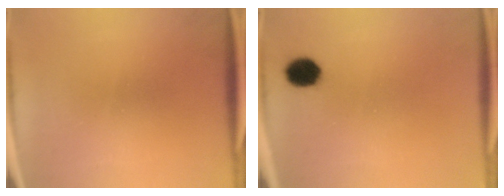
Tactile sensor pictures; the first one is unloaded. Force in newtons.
{"total": 4.9}